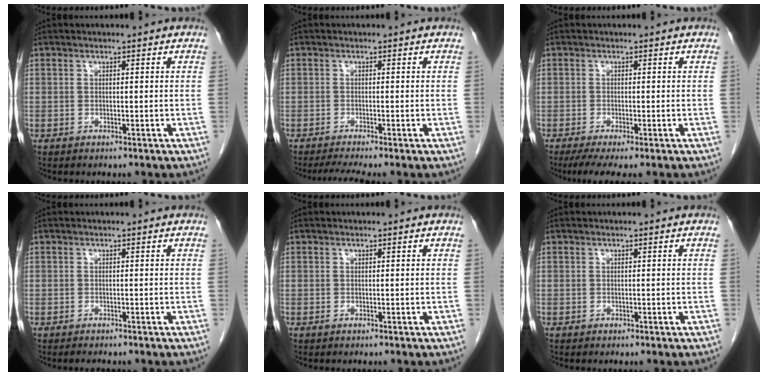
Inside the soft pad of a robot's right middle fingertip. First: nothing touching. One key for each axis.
{"total": 2.9, "fx": -2.3, "fy": -0.5, "fz": 1.6, "tx": -0.031, "ty": -0.010, "tz": -0.045}
{"total": 4.9, "fx": -3.4, "fy": 0.6, "fz": 3.5, "tx": -0.054, "ty": -0.014, "tz": -0.055}
{"total": 0.9, "fx": -0.8, "fy": 0.2, "fz": 0.3, "tx": -0.009, "ty": -0.003, "tz": -0.011}
{"total": 0.0}
{"total": 0.0}